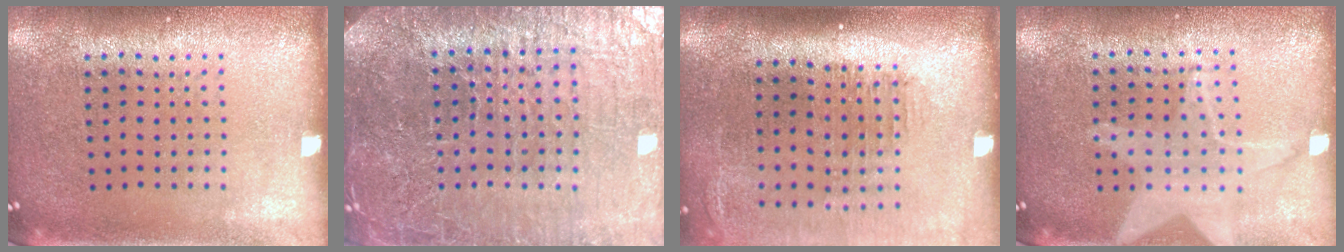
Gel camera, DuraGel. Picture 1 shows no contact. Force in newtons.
{"total": 6.2, "press": 5.6, "slide": 2.8}
{"total": 1.7, "press": 1.5, "slide": 0.7}
{"total": 1.6, "press": 1.5, "slide": 0.6}